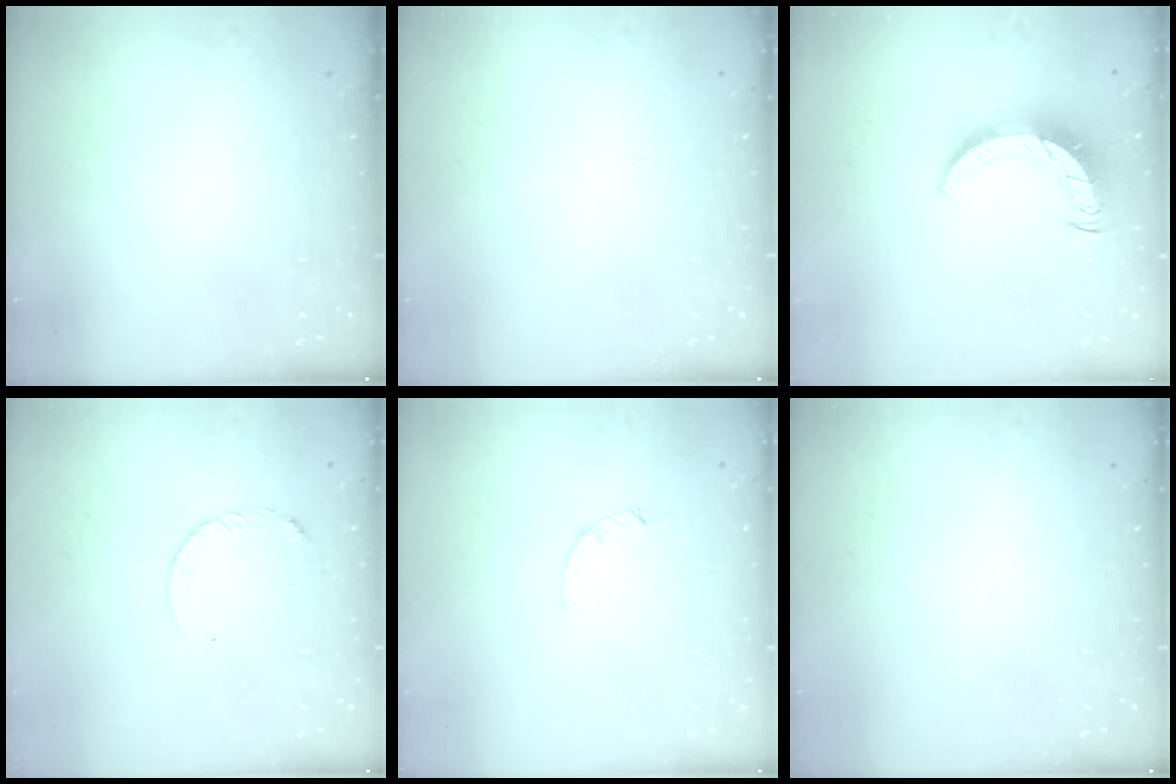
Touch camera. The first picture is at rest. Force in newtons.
{"total": 0.0}
{"total": 10.5, "press": 10.5, "slide": 1.2}
{"total": 5.7, "press": 5.7, "slide": 0.6}
{"total": 1.2, "press": 1.1, "slide": 0.3}
{"total": 0.0}